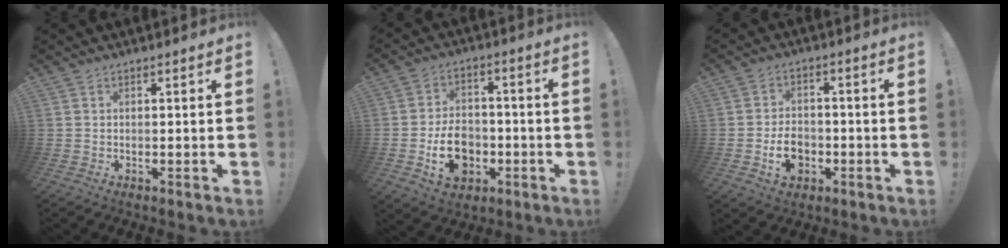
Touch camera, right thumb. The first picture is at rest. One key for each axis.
{"total": 12.8, "fx": -3.6, "fy": 9.7, "fz": 7.5, "tx": -0.110, "ty": 0.025, "tz": -0.055}
{"total": 8.1, "fx": -2.5, "fy": 6.2, "fz": 4.6, "tx": -0.062, "ty": 0.009, "tz": -0.045}